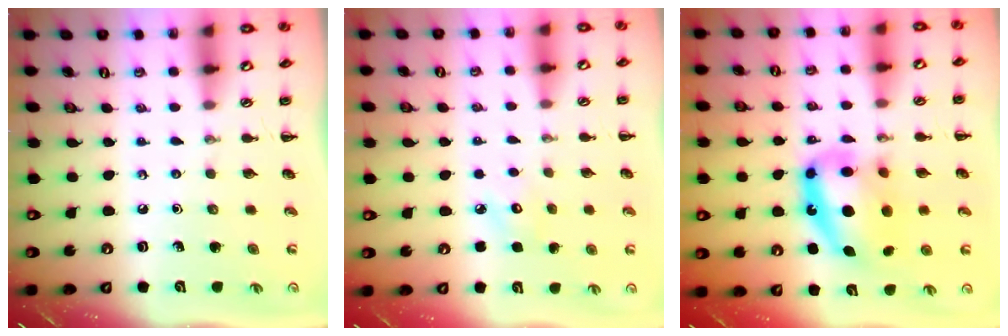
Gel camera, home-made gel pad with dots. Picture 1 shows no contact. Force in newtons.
{"total": 3.9, "press": 3.8, "slide": 0.8}
{"total": 14.7, "press": 14.2, "slide": 3.8}